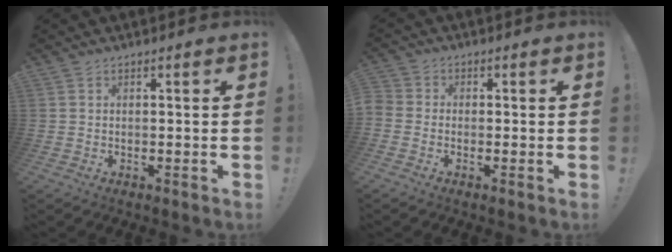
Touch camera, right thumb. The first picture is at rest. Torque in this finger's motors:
{"motor_torque": [0.98, 0.68, 0.53, -0.54, 0.36]}